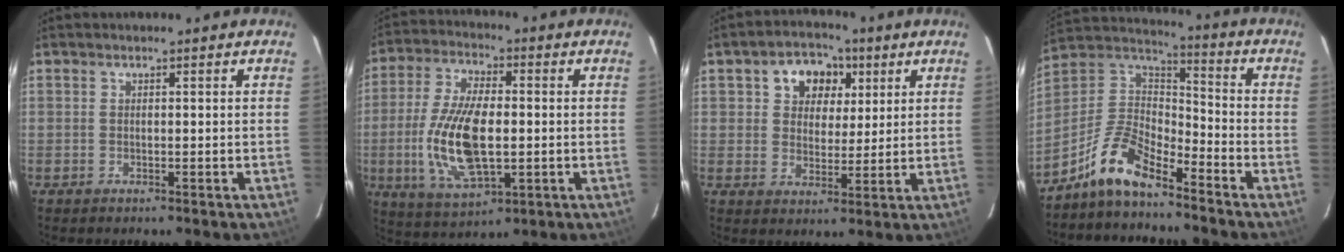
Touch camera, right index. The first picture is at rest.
{"total": 15.6, "force": [-1.9, 6.7, 14.0], "torque": [-0.286, -0.007, -0.030]}
{"total": 8.8, "force": [3.5, 7.0, 4.1], "torque": [-0.078, 0.020, 0.058]}
{"total": 11.6, "force": [-9.0, 3.8, 6.4], "torque": [-0.152, 0.025, -0.182]}